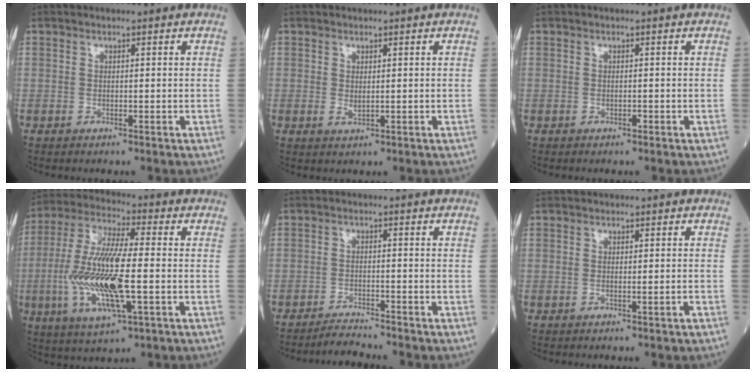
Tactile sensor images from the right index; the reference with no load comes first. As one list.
[{"total": 1.3, "force": [0.1, 0.7, 1.1], "torque": [-0.017, -0.005, 0.006]}, {"total": 0.6, "force": [-0.3, 0.2, 0.5], "torque": [-0.012, -0.001, -0.003]}, {"total": 16.5, "force": [-3.1, 3.0, 15.9], "torque": [-0.338, -0.011, -0.055]}, {"total": 3.3, "force": [-3.3, -0.7, 0.3], "torque": [-0.008, -0.018, -0.058]}, {"total": 0.9, "force": [-0.5, -0.2, 0.7], "torque": [-0.016, -0.002, -0.005]}]